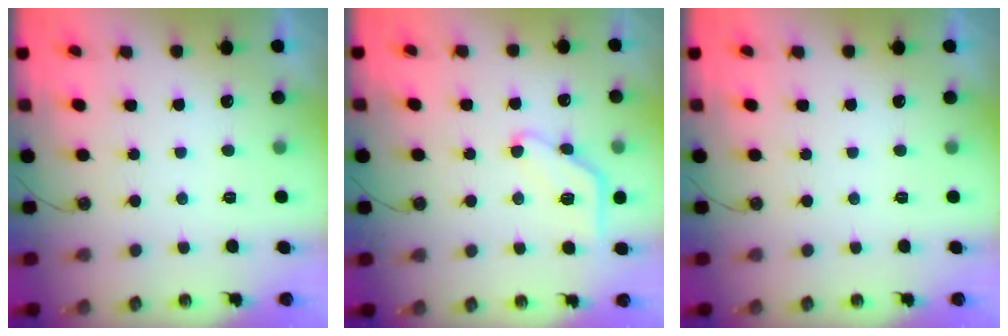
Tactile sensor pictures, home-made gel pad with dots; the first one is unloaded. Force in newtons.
{"total": 10.9, "press": 10.9, "slide": 0.4}
{"total": 0.0}